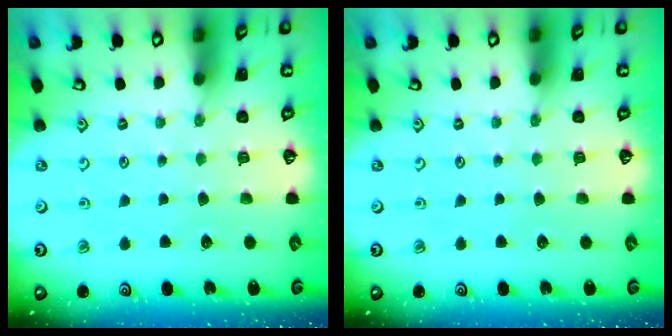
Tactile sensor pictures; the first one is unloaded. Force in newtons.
{"total": 0.0}